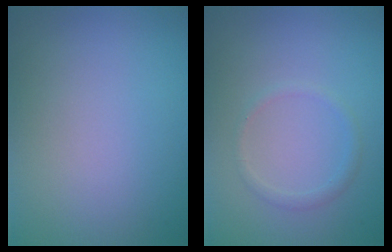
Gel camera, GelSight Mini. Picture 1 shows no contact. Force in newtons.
{"total": 1.1, "press": 1.1, "slide": 0.0}